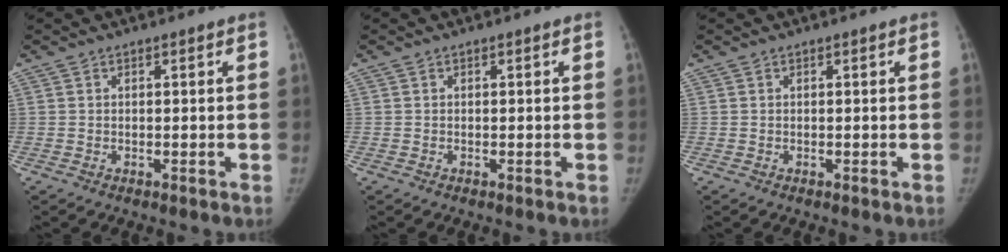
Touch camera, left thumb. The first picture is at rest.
{"total": 0.0}
{"total": 0.0}